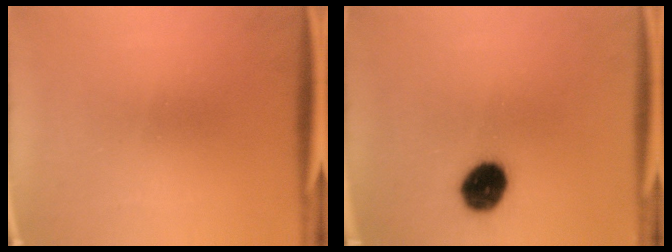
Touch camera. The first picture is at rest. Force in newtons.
{"total": 9.6}